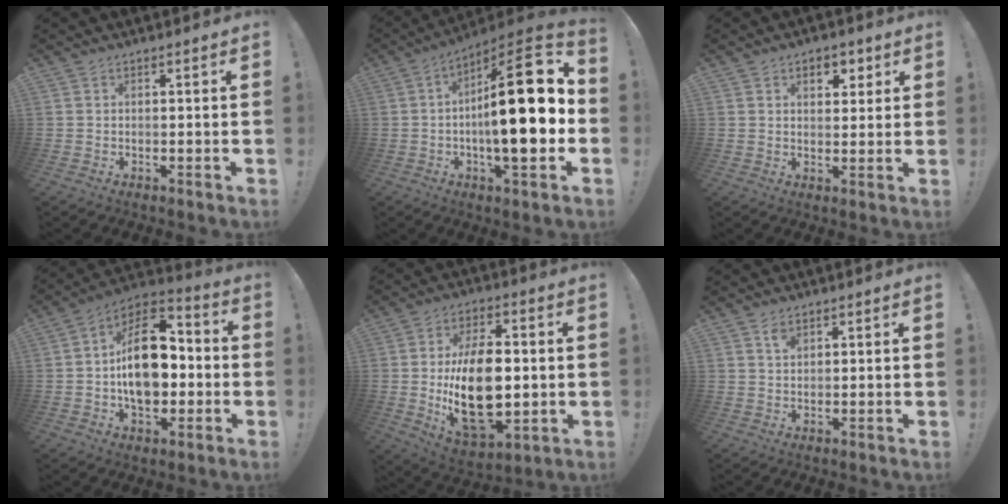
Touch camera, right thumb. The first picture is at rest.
{"total": 23.2, "force": [-0.5, 6.3, 22.3], "torque": [-0.344, -0.003, -0.019]}
{"total": 5.5, "force": [2.6, 3.8, 3.1], "torque": [-0.032, -0.006, 0.042]}
{"total": 19.0, "force": [-0.9, 12.3, 14.4], "torque": [-0.223, 0.021, -0.010]}
{"total": 21.4, "force": [-1.2, 12.4, 17.4], "torque": [-0.322, -0.008, -0.014]}
{"total": 2.6, "force": [1.8, 1.4, 1.2], "torque": [-0.010, -0.012, 0.030]}